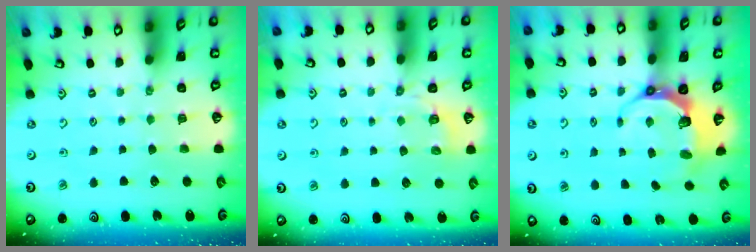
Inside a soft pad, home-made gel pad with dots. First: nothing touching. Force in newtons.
{"total": 2.8, "press": 2.2, "slide": 1.8}
{"total": 7.8, "press": 6.6, "slide": 4.3}